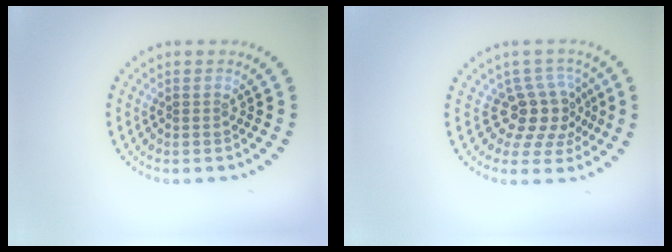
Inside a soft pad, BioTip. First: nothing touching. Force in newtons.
{"total": 3.8, "press": 2.7, "slide": 2.7}